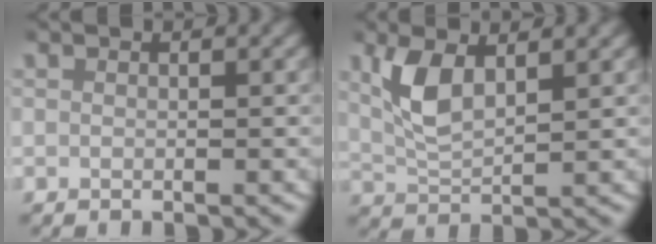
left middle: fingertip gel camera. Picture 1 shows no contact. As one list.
[{"total": 4.0, "force": [1.7, 1.9, 3.1], "torque": [-0.083, -0.005, 0.034]}]